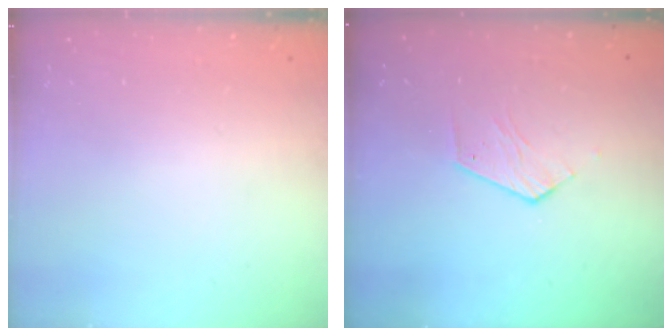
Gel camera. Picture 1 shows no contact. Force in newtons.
{"total": 3.7, "press": 3.7, "slide": 0.3}